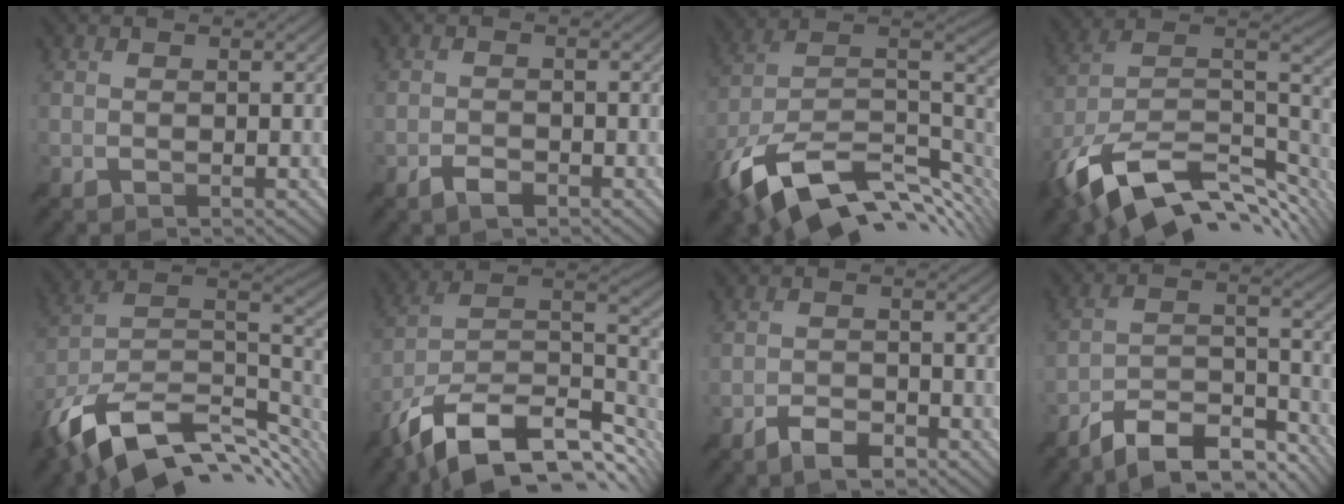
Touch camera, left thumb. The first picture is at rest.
{"total": 2.0, "force": [-1.6, 0.7, 1.0], "torque": [-0.018, -0.001, -0.030]}
{"total": 16.7, "force": [-7.8, 9.1, 11.7], "torque": [-0.270, -0.024, -0.127]}
{"total": 16.3, "force": [-8.5, 8.6, 11.0], "torque": [-0.260, -0.026, -0.135]}
{"total": 15.7, "force": [-7.6, 8.5, 10.8], "torque": [-0.254, -0.019, -0.125]}
{"total": 16.2, "force": [-9.2, 8.1, 10.6], "torque": [-0.247, -0.025, -0.152]}
{"total": 3.7, "force": [-3.0, 1.1, 1.9], "torque": [-0.040, -0.001, -0.056]}
{"total": 12.2, "force": [-10.6, 2.9, 5.4], "torque": [-0.098, 0.003, -0.186]}